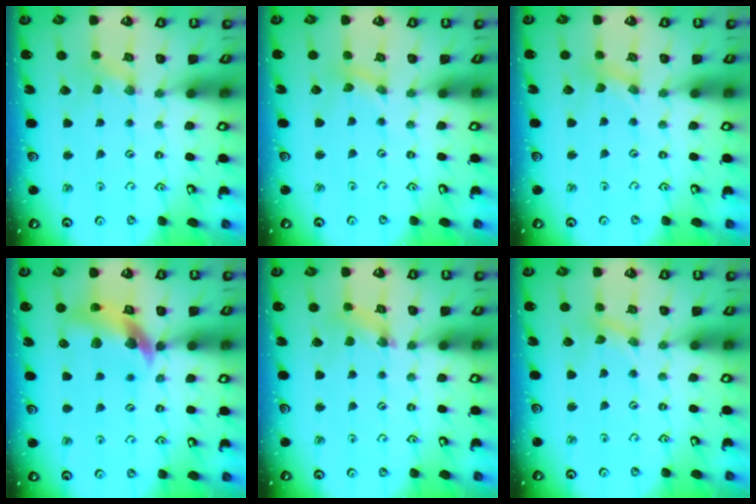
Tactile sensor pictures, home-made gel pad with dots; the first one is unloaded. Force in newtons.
{"total": 0.5, "press": 0.5, "slide": 0.0}
{"total": 0.0}
{"total": 12.3, "press": 12.2, "slide": 1.8}
{"total": 1.9, "press": 1.8, "slide": 0.3}
{"total": 0.0}